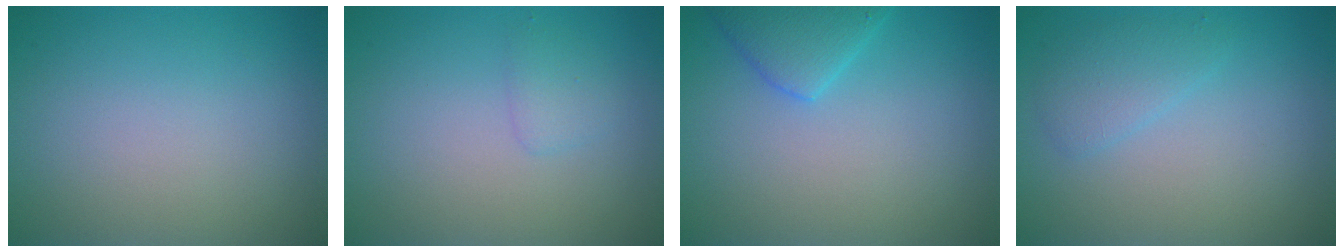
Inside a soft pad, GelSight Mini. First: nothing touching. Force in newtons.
{"total": 1.1, "press": 1.1, "slide": 0.1}
{"total": 2.9, "press": 2.9, "slide": 0.2}
{"total": 2.0, "press": 2.0, "slide": 0.1}